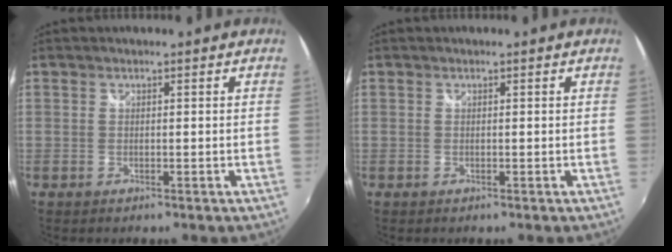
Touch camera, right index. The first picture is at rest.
{"total": 0.0}